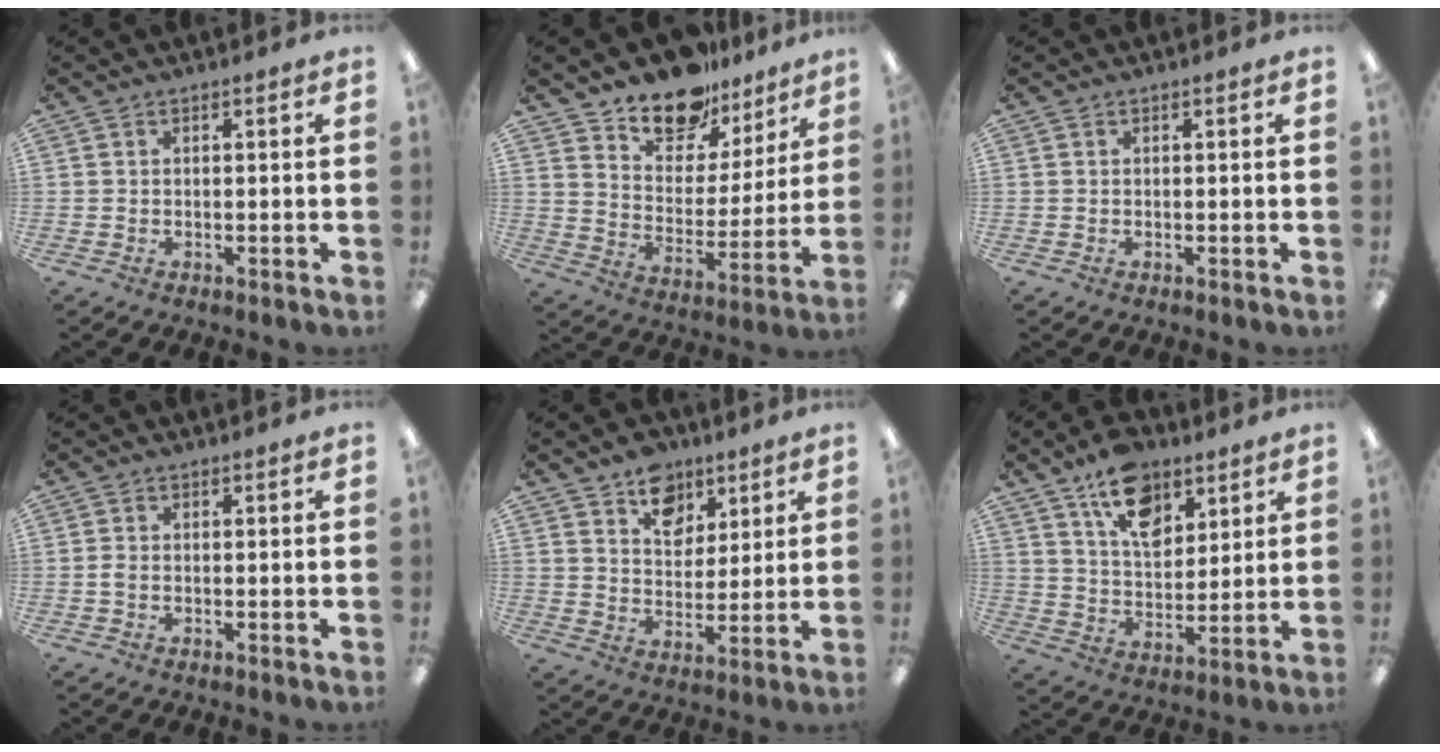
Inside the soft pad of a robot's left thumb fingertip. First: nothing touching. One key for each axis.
{"total": 14.5, "fx": 11.9, "fy": 7.6, "fz": 3.6, "tx": -0.063, "ty": -0.094, "tz": 0.219}
{"total": 0.0}
{"total": 1.1, "fx": -0.1, "fy": 0.6, "fz": 0.9, "tx": -0.018, "ty": 0.003, "tz": -0.003}
{"total": 10.1, "fx": 7.0, "fy": 6.8, "fz": 2.5, "tx": -0.027, "ty": -0.044, "tz": 0.128}
{"total": 14.2, "fx": 8.7, "fy": 8.5, "fz": 7.4, "tx": -0.112, "ty": -0.037, "tz": 0.158}